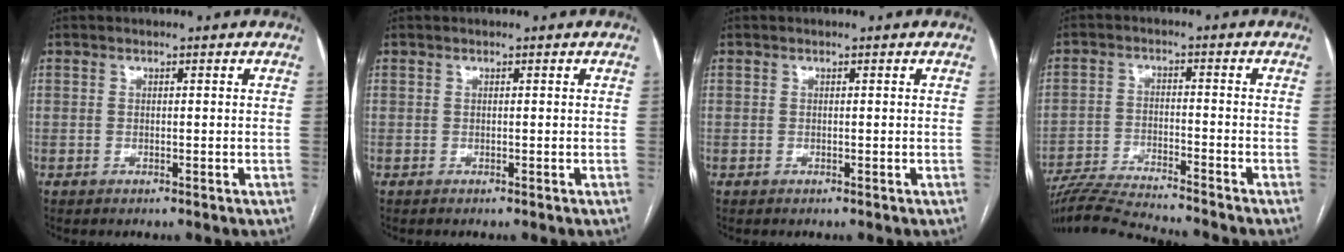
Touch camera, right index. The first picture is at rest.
{"total": 0.0}
{"total": 0.0}
{"total": 12.1, "force": [-11.6, -0.4, 3.5], "torque": [-0.058, -0.008, -0.196]}